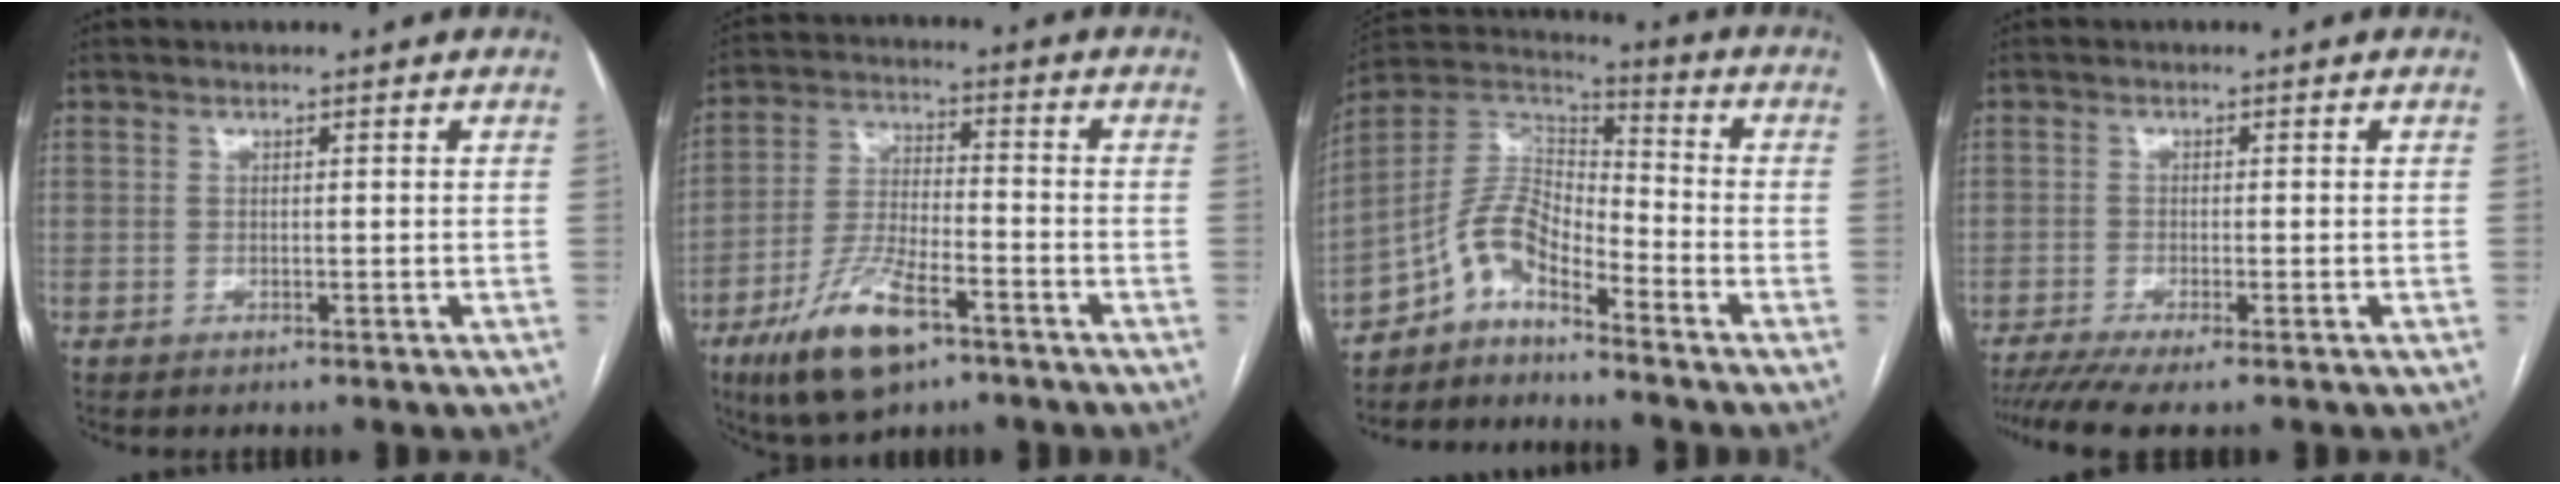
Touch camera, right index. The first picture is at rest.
{"total": 12.7, "force": [-7.4, 4.0, 9.6], "torque": [-0.196, -0.011, -0.128]}
{"total": 8.7, "force": [-6.3, 2.8, 5.3], "torque": [-0.112, 0.030, -0.123]}
{"total": 5.9, "force": [-4.6, 0.0, 3.7], "torque": [-0.057, -0.013, -0.081]}